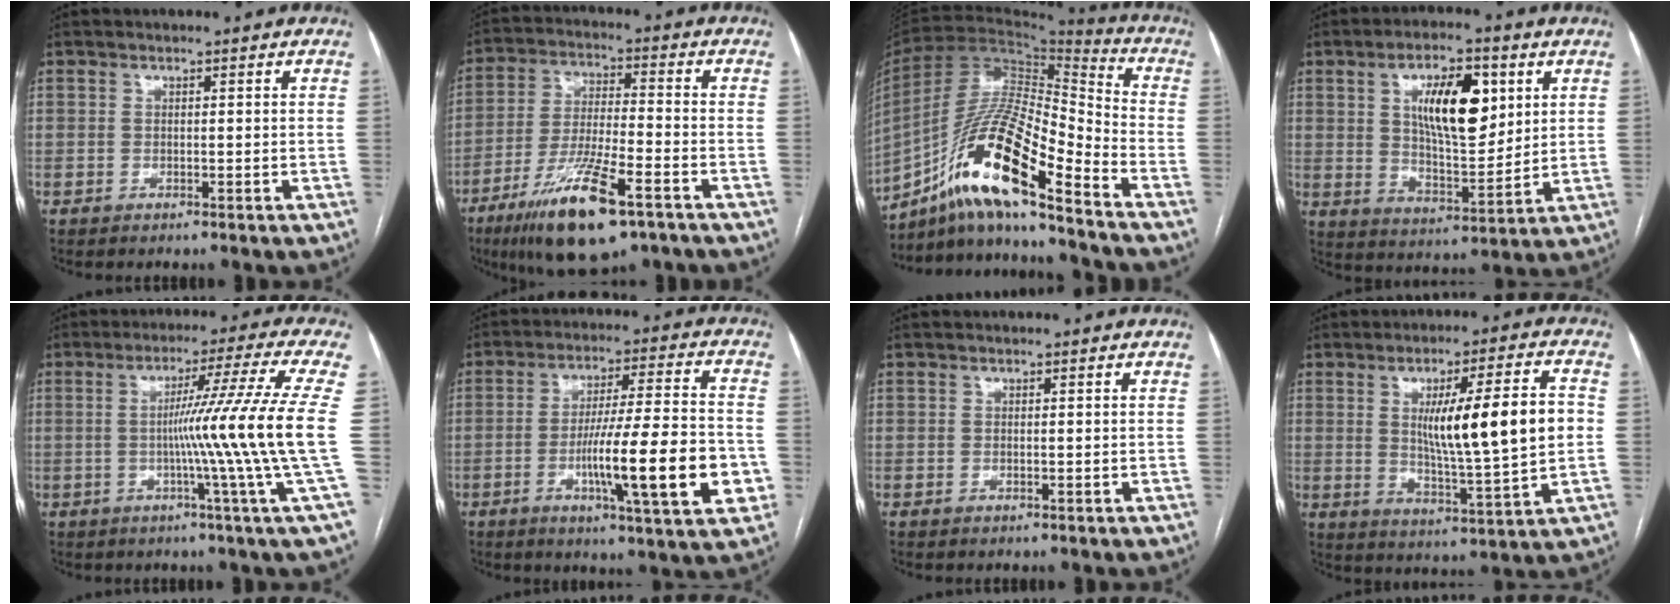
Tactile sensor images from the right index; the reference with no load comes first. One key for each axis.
{"total": 15.2, "fx": -8.8, "fy": 2.8, "fz": 12.1, "tx": -0.240, "ty": -0.029, "tz": -0.151}
{"total": 18.3, "fx": -11.3, "fy": 2.4, "fz": 14.2, "tx": -0.286, "ty": 0.000, "tz": -0.201}
{"total": 12.9, "fx": 4.3, "fy": 4.7, "fz": 11.2, "tx": -0.191, "ty": 0.007, "tz": 0.076}
{"total": 14.1, "fx": -1.2, "fy": -4.2, "fz": 13.4, "tx": -0.197, "ty": -0.011, "tz": -0.018}
{"total": 16.9, "fx": -4.6, "fy": 1.2, "fz": 16.2, "tx": -0.247, "ty": -0.005, "tz": -0.068}
{"total": 0.0}
{"total": 15.0, "fx": 1.6, "fy": 0.9, "fz": 14.9, "tx": -0.236, "ty": 0.000, "tz": 0.029}